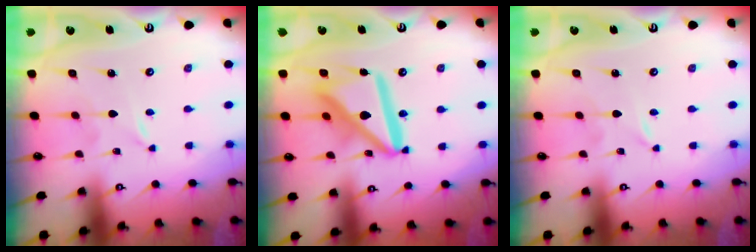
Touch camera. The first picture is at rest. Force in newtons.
{"total": 17.3, "press": 17.2, "slide": 2.1}
{"total": 0.0}